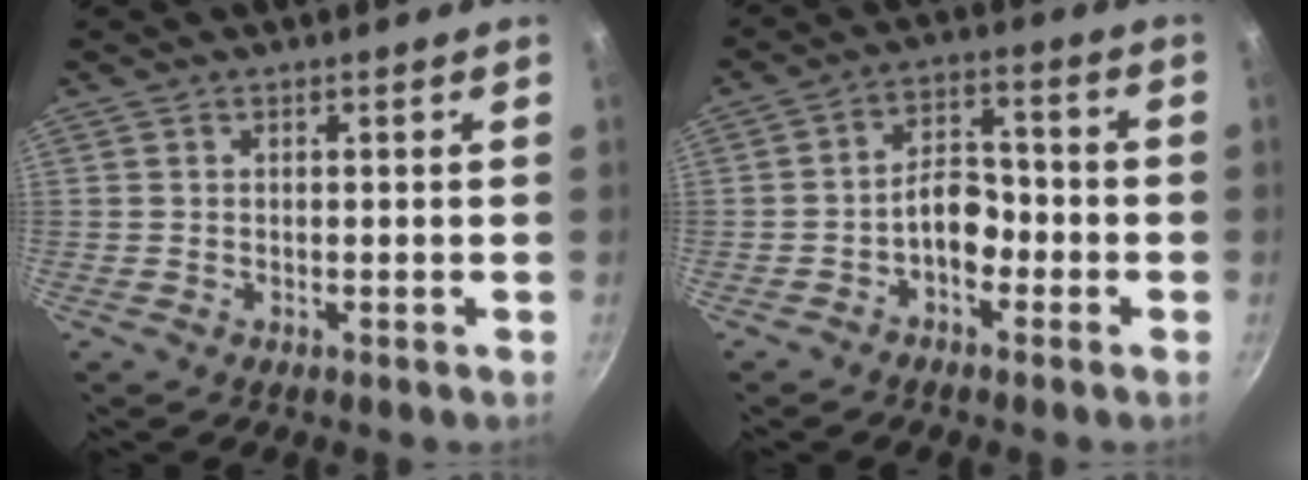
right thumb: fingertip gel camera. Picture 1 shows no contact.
{"total": 6.5, "force": [-2.6, 4.0, 4.3], "torque": [-0.042, 0.039, -0.048]}